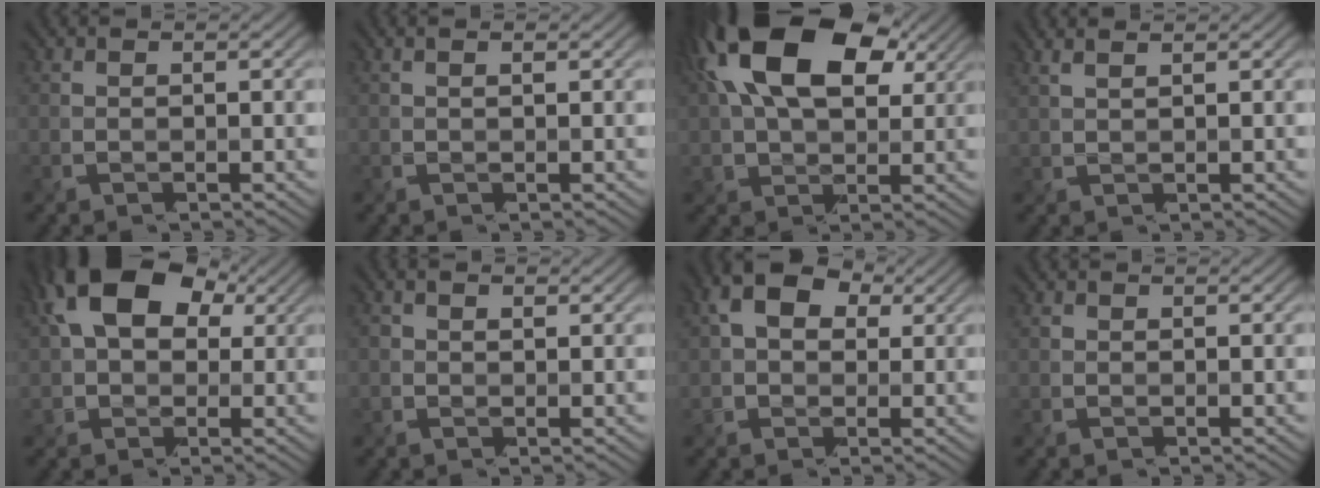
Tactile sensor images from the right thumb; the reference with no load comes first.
{"total": 0.7, "force": [0.0, -0.7, 0.1], "torque": [-0.008, -0.007, 0.009]}
{"total": 18.6, "force": [7.3, 10.2, 13.7], "torque": [-0.276, 0.050, 0.116]}
{"total": 2.1, "force": [1.7, -0.6, 1.1], "torque": [-0.035, 0.001, 0.048]}
{"total": 13.8, "force": [4.3, 9.2, 9.4], "torque": [-0.178, 0.035, 0.067]}
{"total": 1.0, "force": [0.0, 0.8, 0.6], "torque": [-0.021, 0.003, -0.003]}
{"total": 6.9, "force": [2.0, 5.0, 4.4], "torque": [-0.096, 0.024, 0.023]}
{"total": 0.7, "force": [0.1, 0.6, 0.3], "torque": [-0.005, 0.001, -0.005]}